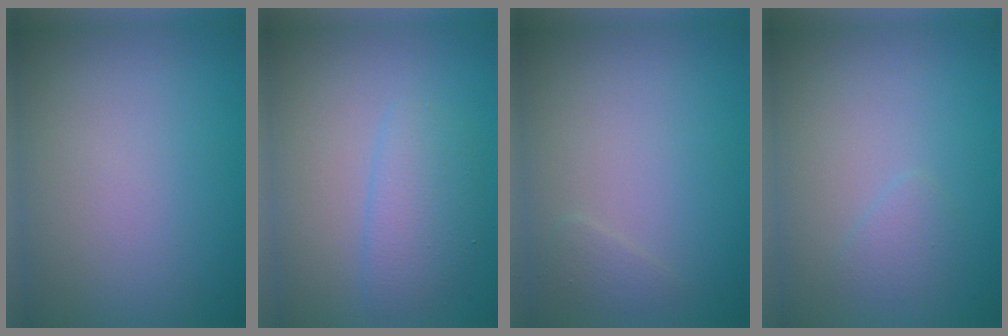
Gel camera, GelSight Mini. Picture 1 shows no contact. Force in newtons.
{"total": 2.8, "press": 2.8, "slide": 0.1}
{"total": 0.9, "press": 0.9, "slide": 0.0}
{"total": 1.1, "press": 1.1, "slide": 0.1}